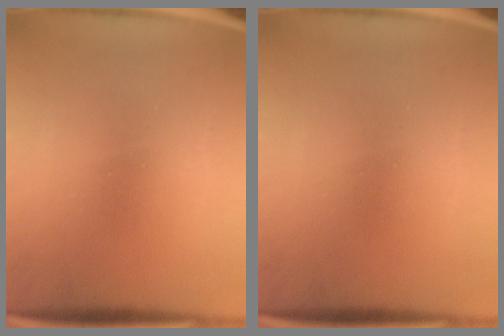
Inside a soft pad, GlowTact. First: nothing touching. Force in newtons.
{"total": 0.0}